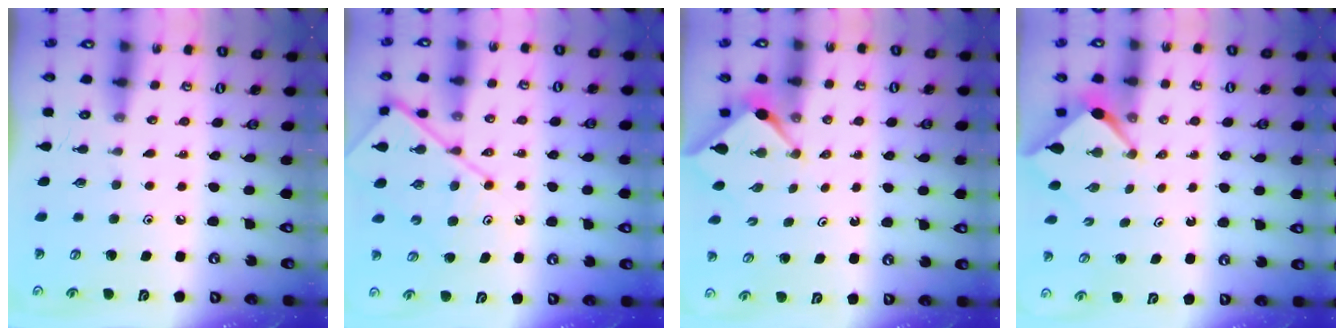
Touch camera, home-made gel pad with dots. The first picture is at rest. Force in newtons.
{"total": 10.4, "press": 10.3, "slide": 1.0}
{"total": 3.0, "press": 3.0, "slide": 0.2}
{"total": 2.6, "press": 2.5, "slide": 0.3}